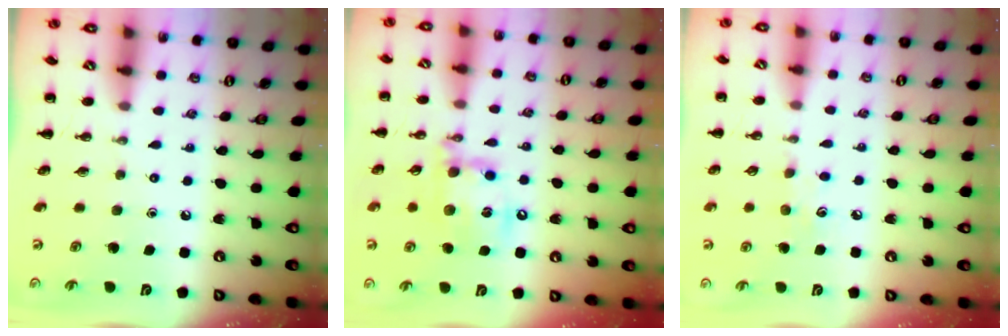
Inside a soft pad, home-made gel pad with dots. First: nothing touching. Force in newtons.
{"total": 15.1, "press": 14.9, "slide": 2.6}
{"total": 5.5, "press": 5.2, "slide": 1.6}